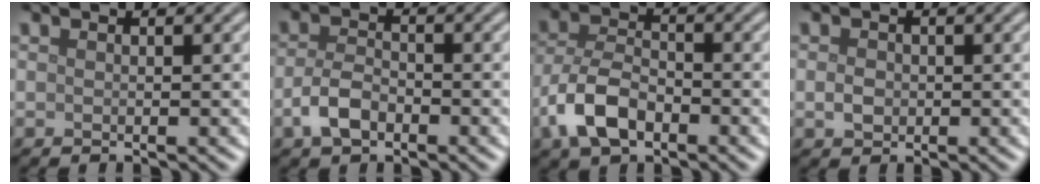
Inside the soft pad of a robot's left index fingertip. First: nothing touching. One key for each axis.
{"total": 3.1, "fx": -1.6, "fy": 1.7, "fz": 2.0, "tx": -0.040, "ty": 0.002, "tz": -0.038}
{"total": 5.8, "fx": -2.8, "fy": 3.2, "fz": 3.9, "tx": -0.076, "ty": 0.000, "tz": -0.064}
{"total": 1.5, "fx": -0.2, "fy": 1.2, "fz": 0.8, "tx": -0.016, "ty": -0.001, "tz": -0.006}